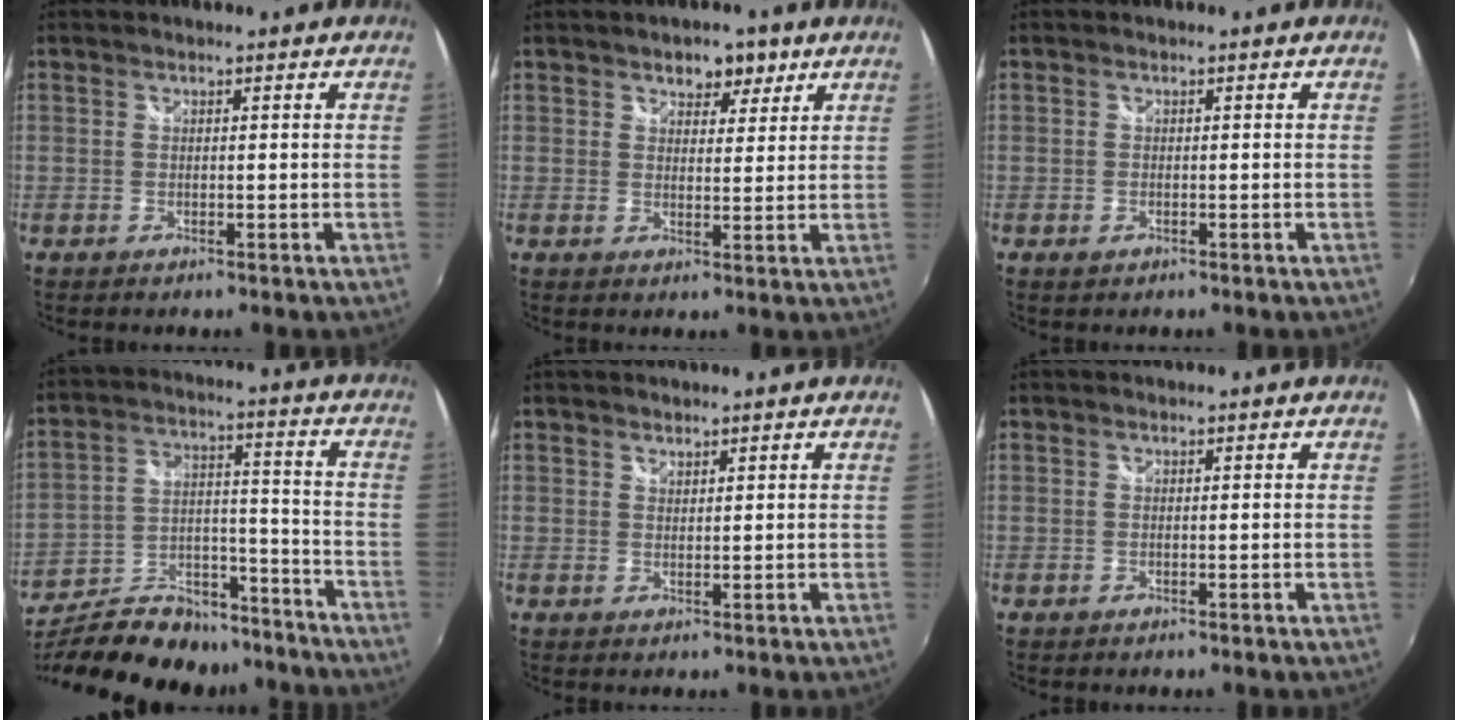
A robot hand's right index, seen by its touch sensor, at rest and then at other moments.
{"total": 4.8, "force": [2.9, 3.1, 2.3], "torque": [-0.023, 0.003, 0.042]}
{"total": 0.9, "force": [-0.4, 0.7, 0.4], "torque": [-0.008, -0.001, -0.006]}
{"total": 28.5, "force": [-23.0, 11.8, 12.0], "torque": [-0.253, 0.022, -0.333]}
{"total": 1.0, "force": [0.9, 0.4, 0.1], "torque": [-0.001, 0.001, 0.017]}
{"total": 0.0}